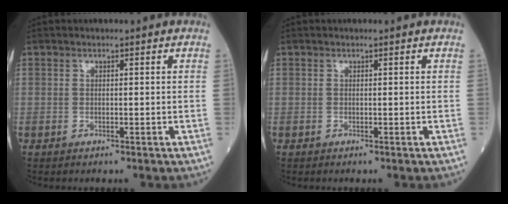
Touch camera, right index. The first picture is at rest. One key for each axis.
{"total": 0.0}